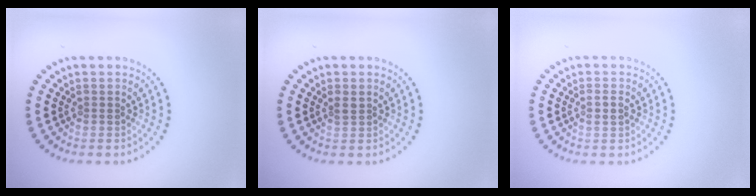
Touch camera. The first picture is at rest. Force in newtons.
{"total": 1.0, "press": 0.8, "slide": 0.5}
{"total": 1.1, "press": 1.0, "slide": 0.3}